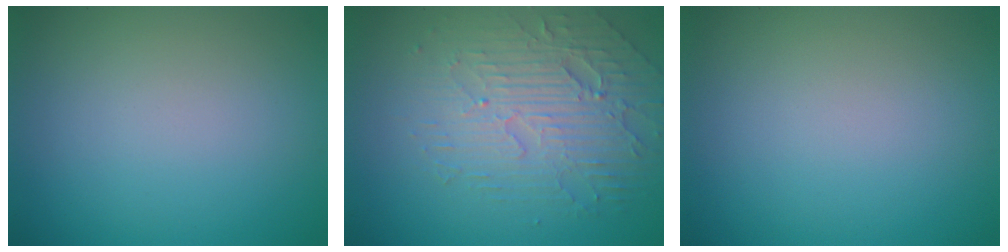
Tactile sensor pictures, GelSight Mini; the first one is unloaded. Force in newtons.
{"total": 4.6, "press": 3.9, "slide": 2.3}
{"total": 0.0}